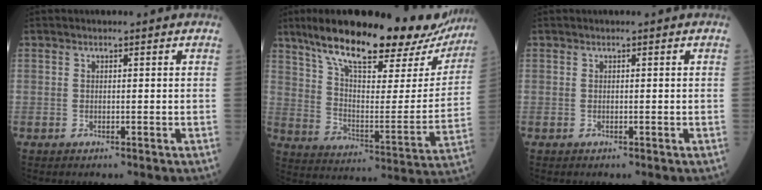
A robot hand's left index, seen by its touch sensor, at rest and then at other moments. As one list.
[{"total": 27.8, "force": [21.9, 7.8, 15.1], "torque": [-0.233, 0.004, 0.303]}, {"total": 0.0}]